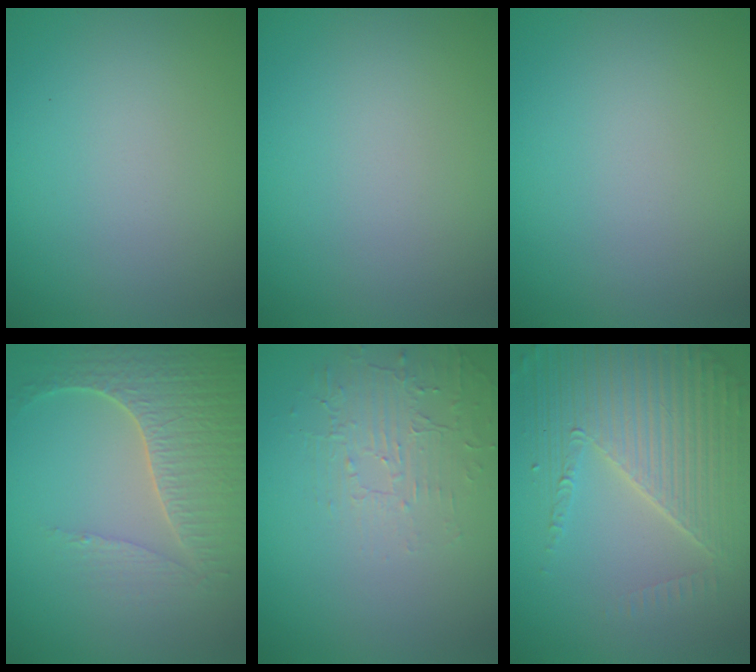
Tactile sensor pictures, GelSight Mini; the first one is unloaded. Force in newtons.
{"total": 0.0}
{"total": 0.0}
{"total": 5.1, "press": 4.4, "slide": 2.6}
{"total": 1.9, "press": 0.8, "slide": 1.7}
{"total": 6.7, "press": 5.0, "slide": 4.5}